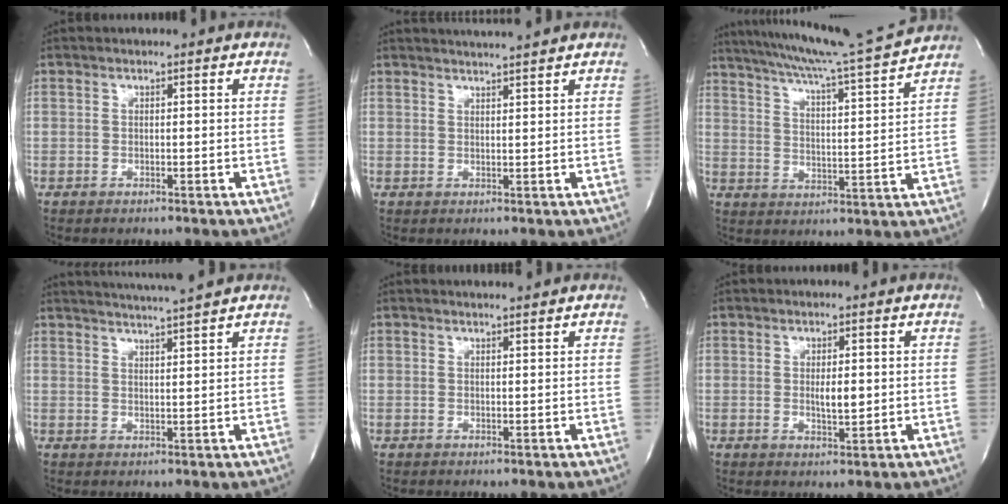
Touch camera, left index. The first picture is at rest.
{"total": 5.0, "force": [4.6, -0.8, 1.6], "torque": [-0.027, 0.011, 0.065]}
{"total": 17.7, "force": [16.2, -1.9, 7.1], "torque": [-0.127, -0.031, 0.234]}
{"total": 7.2, "force": [6.6, -1.4, 2.5], "torque": [-0.047, 0.004, 0.098]}
{"total": 2.3, "force": [2.2, -0.3, 0.6], "torque": [-0.010, 0.004, 0.029]}
{"total": 2.7, "force": [0.2, 0.7, 2.6], "torque": [-0.044, -0.005, 0.006]}